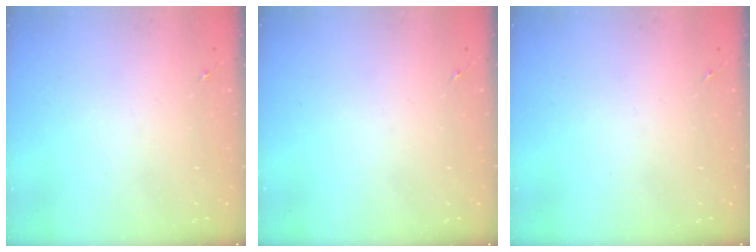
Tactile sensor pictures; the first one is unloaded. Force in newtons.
{"total": 0.0}
{"total": 0.0}